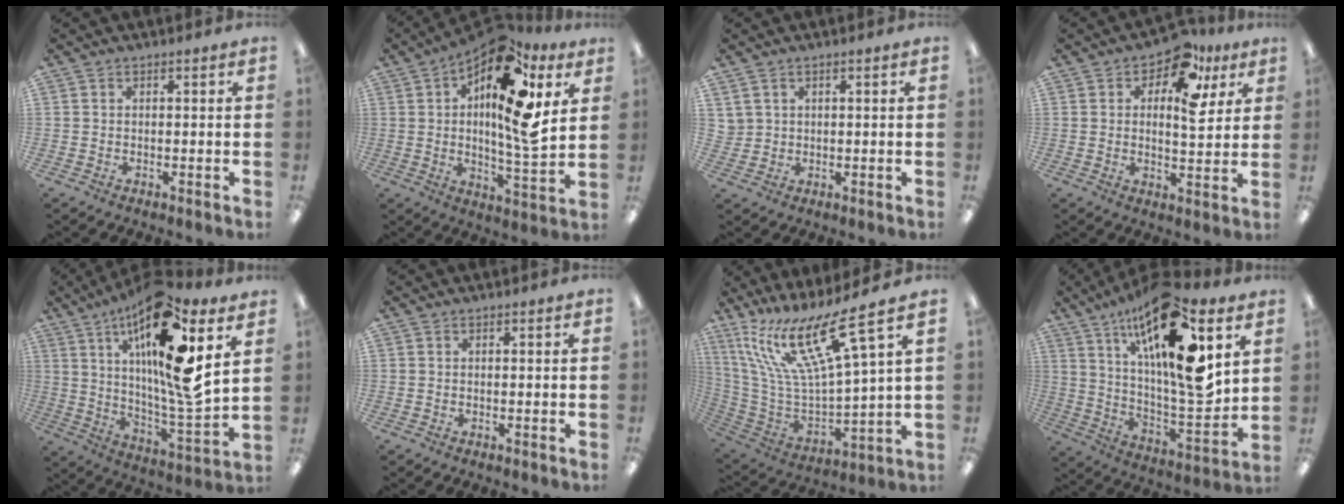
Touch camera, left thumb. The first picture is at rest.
{"total": 19.4, "force": [8.5, 6.3, 16.2], "torque": [-0.257, -0.049, 0.126]}
{"total": 2.4, "force": [1.3, 2.0, 0.3], "torque": [-0.012, 0.002, 0.026]}
{"total": 12.6, "force": [6.3, 6.1, 8.9], "torque": [-0.120, -0.022, 0.105]}
{"total": 21.2, "force": [10.2, 4.1, 18.1], "torque": [-0.316, -0.062, 0.151]}
{"total": 0.0}
{"total": 21.7, "force": [12.8, 5.2, 16.7], "torque": [-0.341, -0.088, 0.209]}
{"total": 23.4, "force": [12.3, 6.6, 18.8], "torque": [-0.317, -0.075, 0.193]}